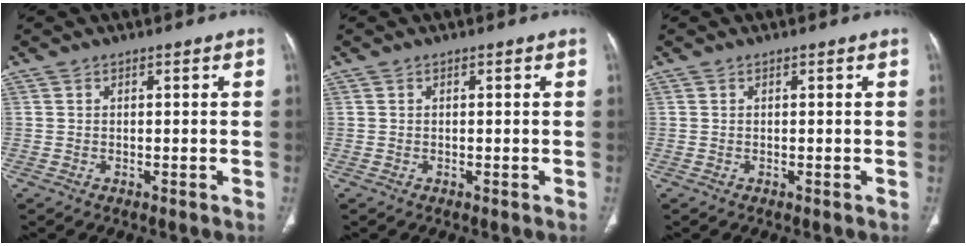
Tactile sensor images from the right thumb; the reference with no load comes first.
{"total": 0.0}
{"total": 0.0}